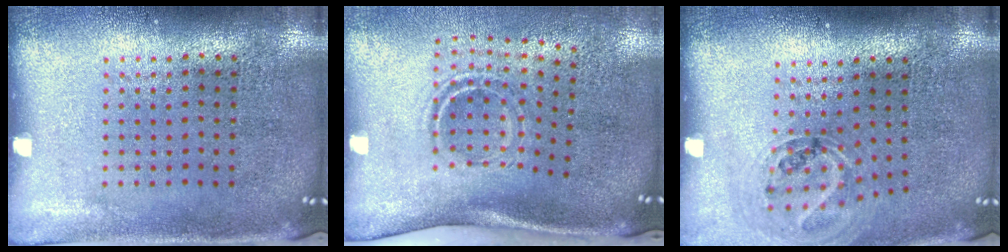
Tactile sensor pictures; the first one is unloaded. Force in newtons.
{"total": 1.9, "press": 1.2, "slide": 1.5}
{"total": 1.1, "press": 1.1, "slide": 0.3}